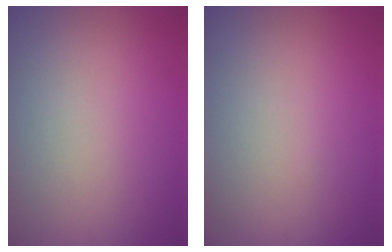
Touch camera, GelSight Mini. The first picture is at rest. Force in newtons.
{"total": 0.0}